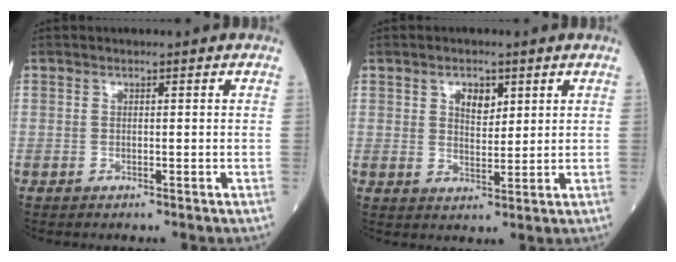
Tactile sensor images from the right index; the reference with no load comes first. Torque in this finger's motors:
{"motor_torque": [0.04, 0.05, 0.03, 0.05]}